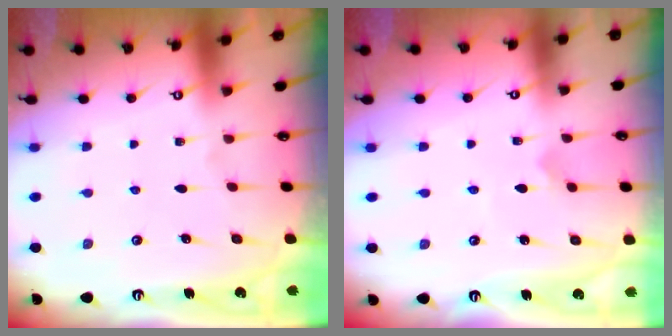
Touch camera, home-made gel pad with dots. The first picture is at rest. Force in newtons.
{"total": 2.7, "press": 2.7, "slide": 0.6}